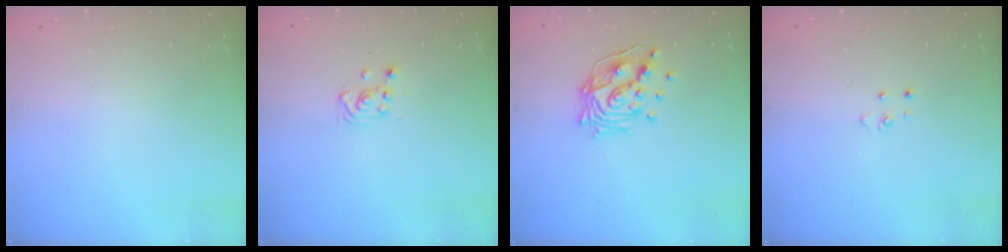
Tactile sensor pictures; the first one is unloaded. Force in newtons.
{"total": 3.7, "press": 3.6, "slide": 0.5}
{"total": 13.4, "press": 13.4, "slide": 1.6}
{"total": 2.8, "press": 2.8, "slide": 0.3}